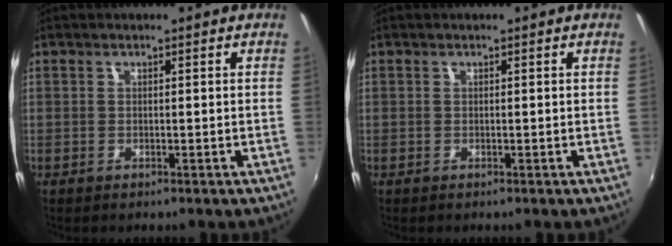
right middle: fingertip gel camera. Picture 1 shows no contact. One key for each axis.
{"total": 0.0}